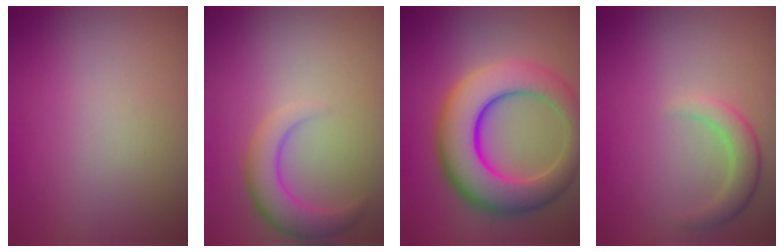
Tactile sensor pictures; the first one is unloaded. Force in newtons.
{"total": 3.8, "press": 3.8, "slide": 0.4}
{"total": 10.5, "press": 10.5, "slide": 0.2}
{"total": 2.8, "press": 2.8, "slide": 0.1}